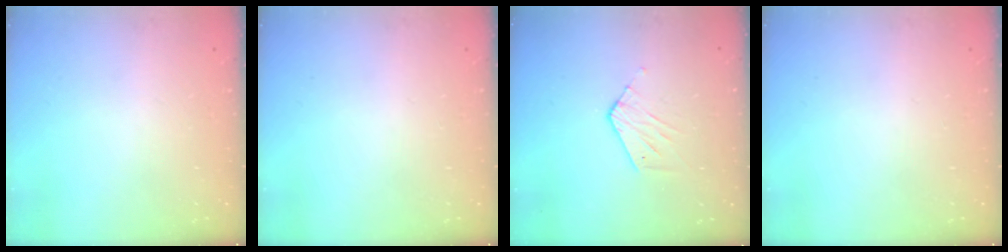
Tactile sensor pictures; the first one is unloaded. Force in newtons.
{"total": 0.0}
{"total": 5.3, "press": 5.3, "slide": 0.3}
{"total": 0.0}